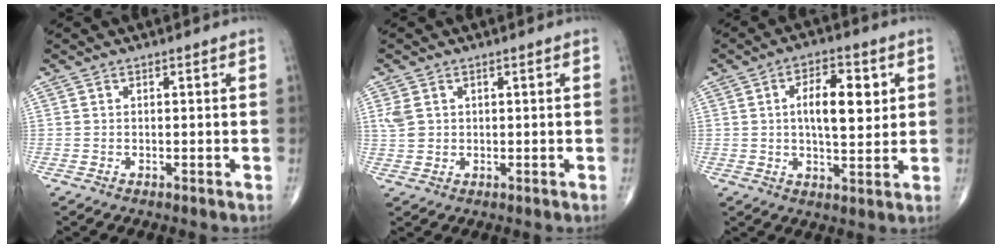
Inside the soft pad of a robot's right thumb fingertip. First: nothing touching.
{"total": 3.1, "force": [1.0, 2.3, 1.7], "torque": [-0.035, -0.001, 0.027]}
{"total": 10.1, "force": [2.2, 4.5, 8.7], "torque": [-0.116, -0.007, 0.032]}